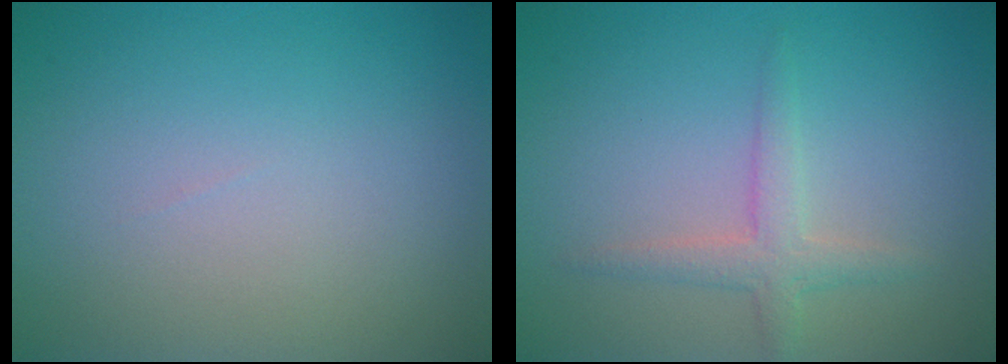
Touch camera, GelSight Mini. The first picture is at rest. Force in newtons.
{"total": 2.2, "press": 2.2, "slide": 0.1}